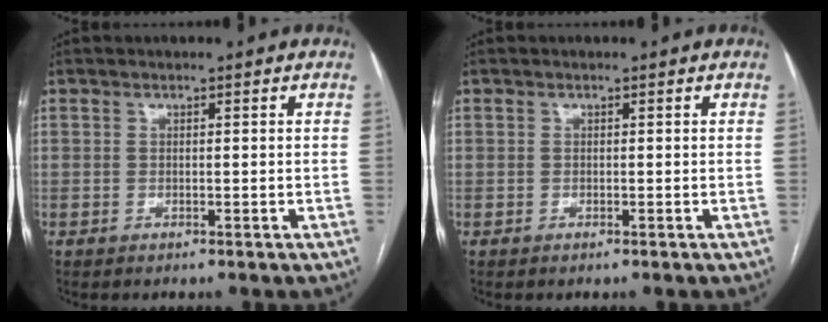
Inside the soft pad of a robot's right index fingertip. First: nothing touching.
{"total": 0.0}